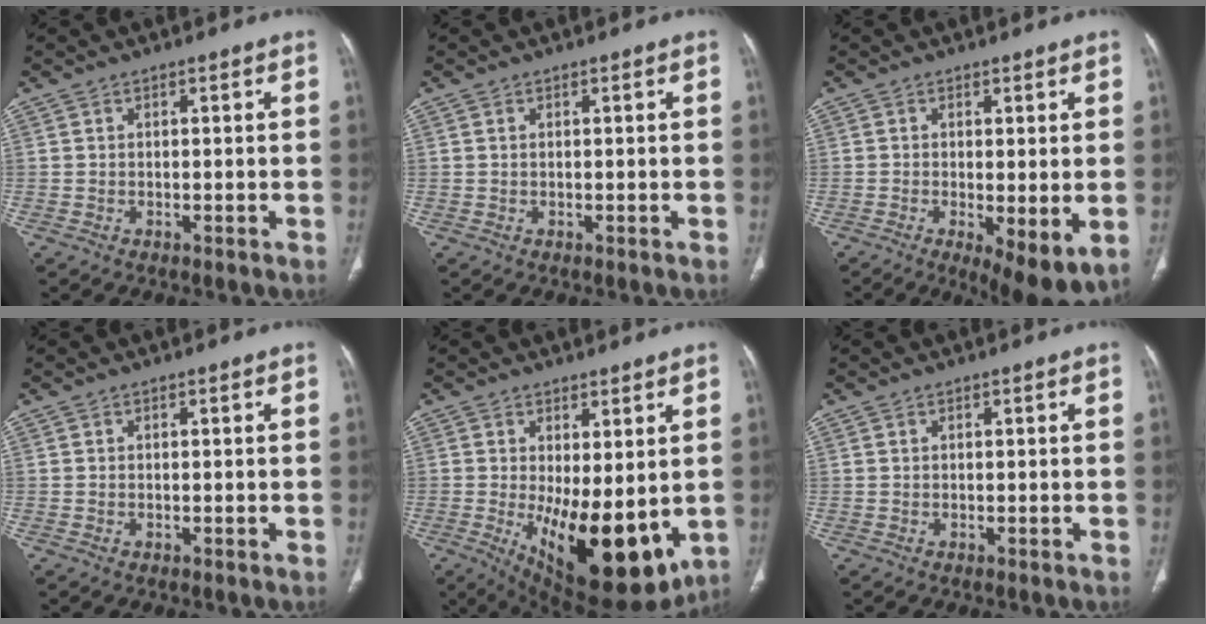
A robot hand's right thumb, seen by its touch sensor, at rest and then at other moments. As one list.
[{"total": 0.0}, {"total": 8.8, "force": [-2.1, 2.7, 8.1], "torque": [-0.125, -0.026, -0.030]}, {"total": 0.0}, {"total": 17.0, "force": [-2.4, 7.1, 15.3], "torque": [-0.223, -0.038, -0.011]}, {"total": 0.0}]